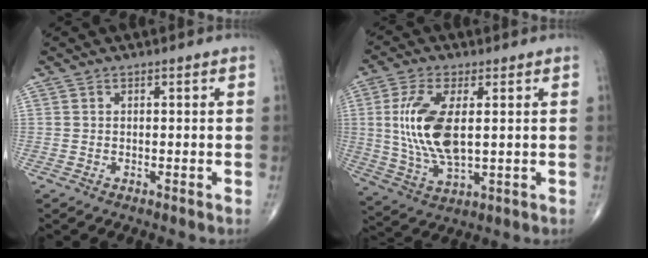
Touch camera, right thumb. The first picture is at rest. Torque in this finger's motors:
{"motor_torque": [-0.55, 0.95, 1.24, 0.35, 0.09]}